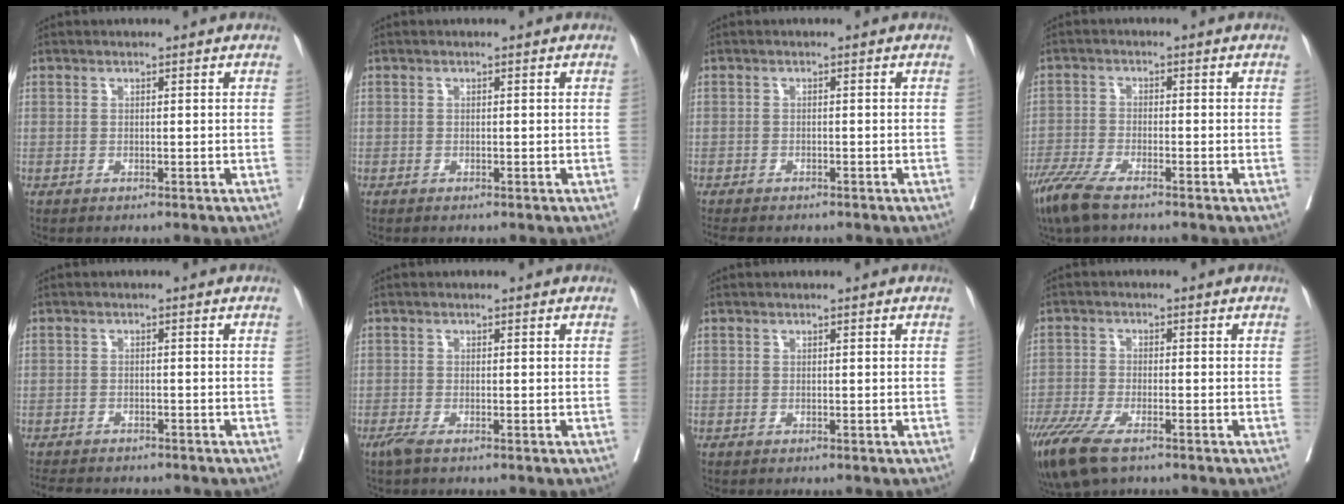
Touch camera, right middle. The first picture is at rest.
{"total": 0.0}
{"total": 6.4, "force": [-5.6, 1.7, 2.8], "torque": [-0.037, -0.006, -0.077]}
{"total": 7.1, "force": [-5.2, 1.3, 4.7], "torque": [-0.095, -0.017, -0.097]}
{"total": 8.7, "force": [-7.6, 2.4, 3.5], "torque": [-0.058, -0.004, -0.108]}
{"total": 1.4, "force": [-1.0, 0.1, 1.0], "torque": [-0.025, -0.006, -0.022]}
{"total": 0.0}
{"total": 9.0, "force": [-6.1, 2.7, 6.0], "torque": [-0.113, -0.020, -0.105]}